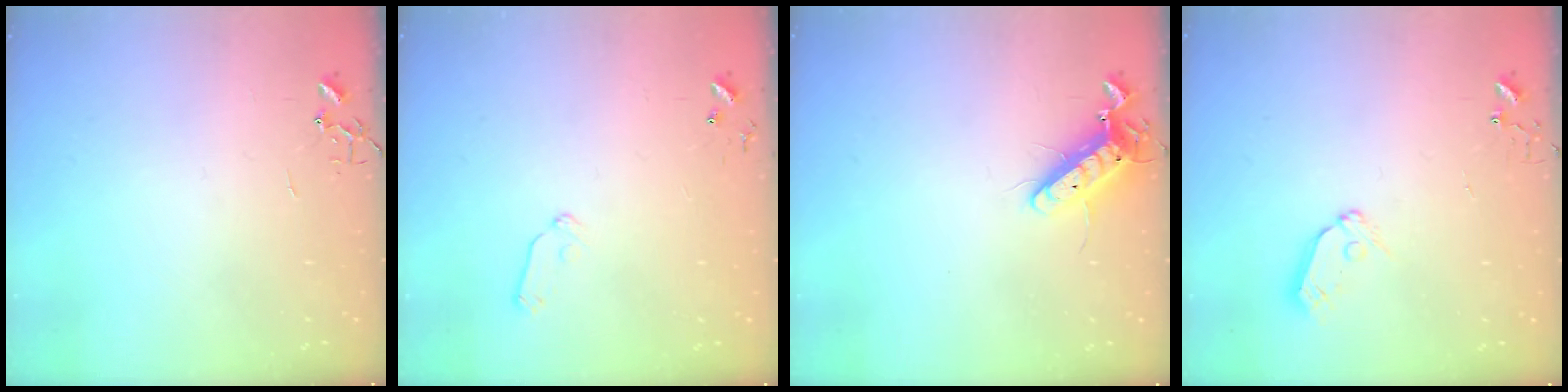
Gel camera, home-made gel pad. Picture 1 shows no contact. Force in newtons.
{"total": 6.5, "press": 6.4, "slide": 1.0}
{"total": 11.6, "press": 11.4, "slide": 2.2}
{"total": 7.0, "press": 7.0, "slide": 0.6}